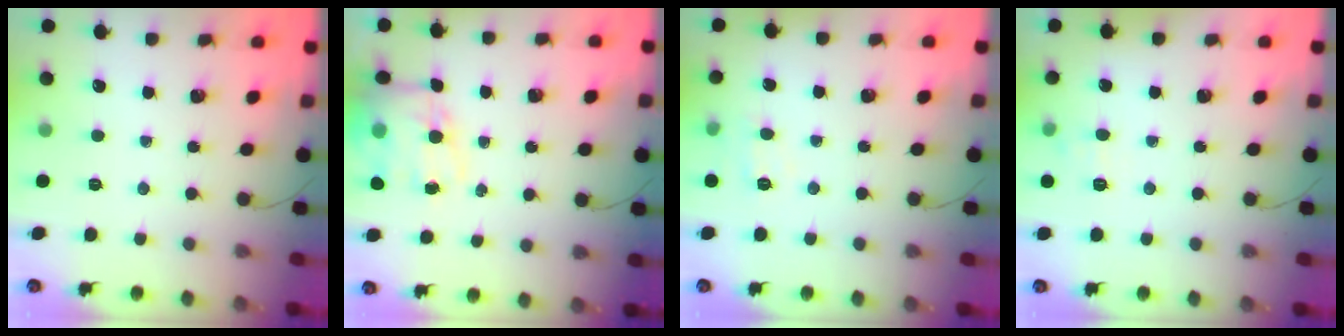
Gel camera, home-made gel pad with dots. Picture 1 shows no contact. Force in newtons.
{"total": 14.0, "press": 13.6, "slide": 3.6}
{"total": 4.8, "press": 4.6, "slide": 1.2}
{"total": 6.1, "press": 5.8, "slide": 1.8}